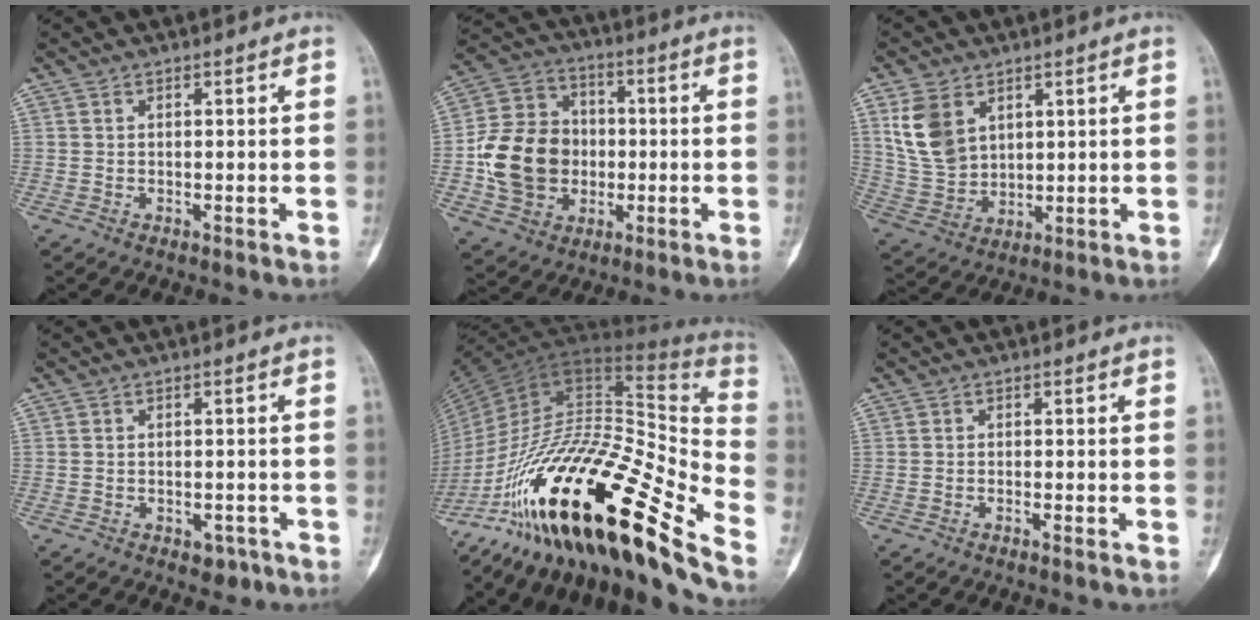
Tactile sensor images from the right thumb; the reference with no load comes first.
{"total": 16.4, "force": [-1.8, 13.6, 9.0], "torque": [-0.138, 0.026, -0.030]}
{"total": 10.2, "force": [4.6, 7.0, 5.8], "torque": [-0.097, -0.016, 0.110]}
{"total": 2.7, "force": [-1.7, 1.7, 1.1], "torque": [-0.001, 0.013, -0.018]}
{"total": 39.3, "force": [-23.1, 10.9, 29.8], "torque": [-0.449, 0.053, -0.380]}
{"total": 0.9, "force": [-0.8, -0.1, 0.5], "torque": [-0.014, 0.009, -0.010]}